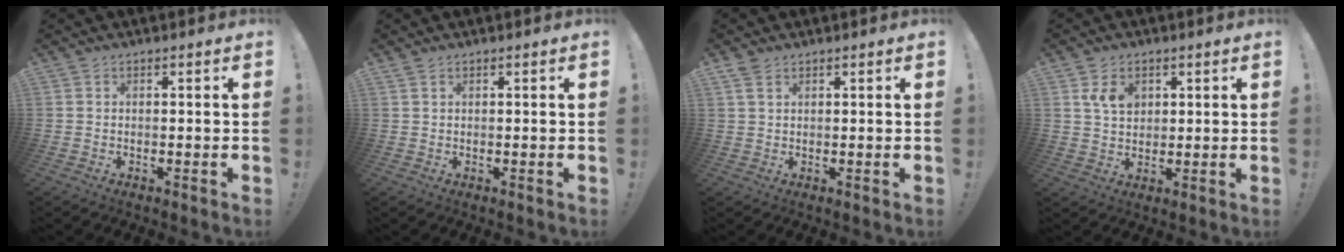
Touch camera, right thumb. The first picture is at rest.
{"total": 0.9, "force": [0.6, 0.3, 0.5], "torque": [-0.009, 0.000, 0.011]}
{"total": 2.7, "force": [1.7, 1.3, 1.7], "torque": [-0.033, -0.001, 0.032]}
{"total": 6.2, "force": [2.7, 4.6, 3.3], "torque": [-0.053, -0.002, 0.050]}